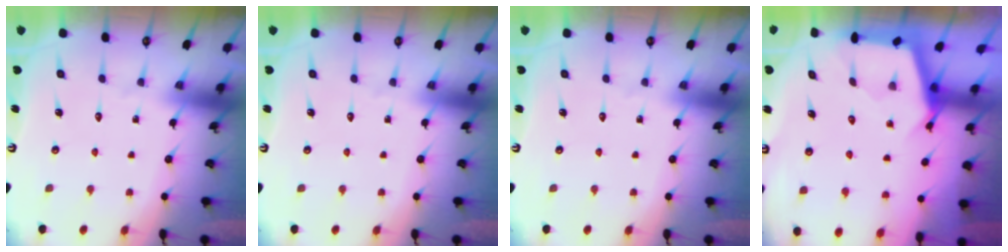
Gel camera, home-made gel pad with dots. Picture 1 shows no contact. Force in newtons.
{"total": 0.0}
{"total": 0.0}
{"total": 2.7, "press": 2.7, "slide": 0.3}